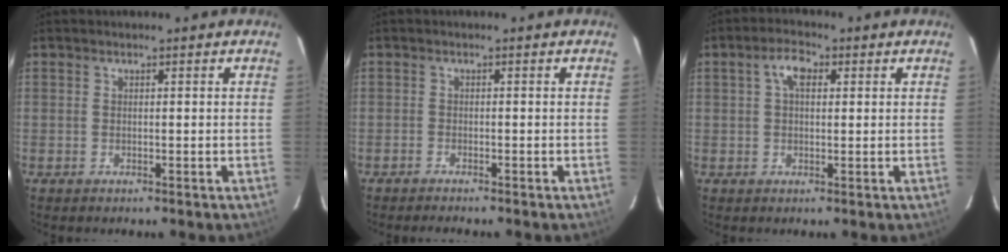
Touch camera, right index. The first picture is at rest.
{"total": 2.4, "force": [-2.3, 0.3, 0.8], "torque": [-0.030, -0.010, -0.040]}
{"total": 4.0, "force": [1.2, 2.2, 3.2], "torque": [-0.057, 0.014, 0.022]}